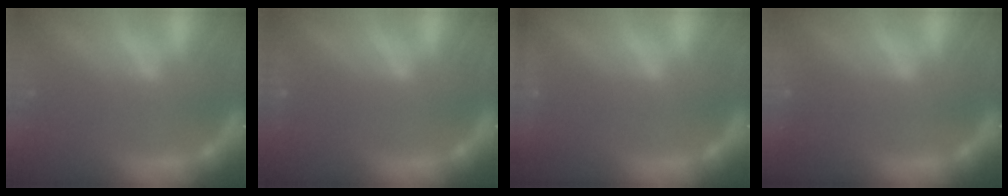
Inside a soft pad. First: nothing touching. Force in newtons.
{"total": 0.9}
{"total": 2.4}
{"total": 10.0}